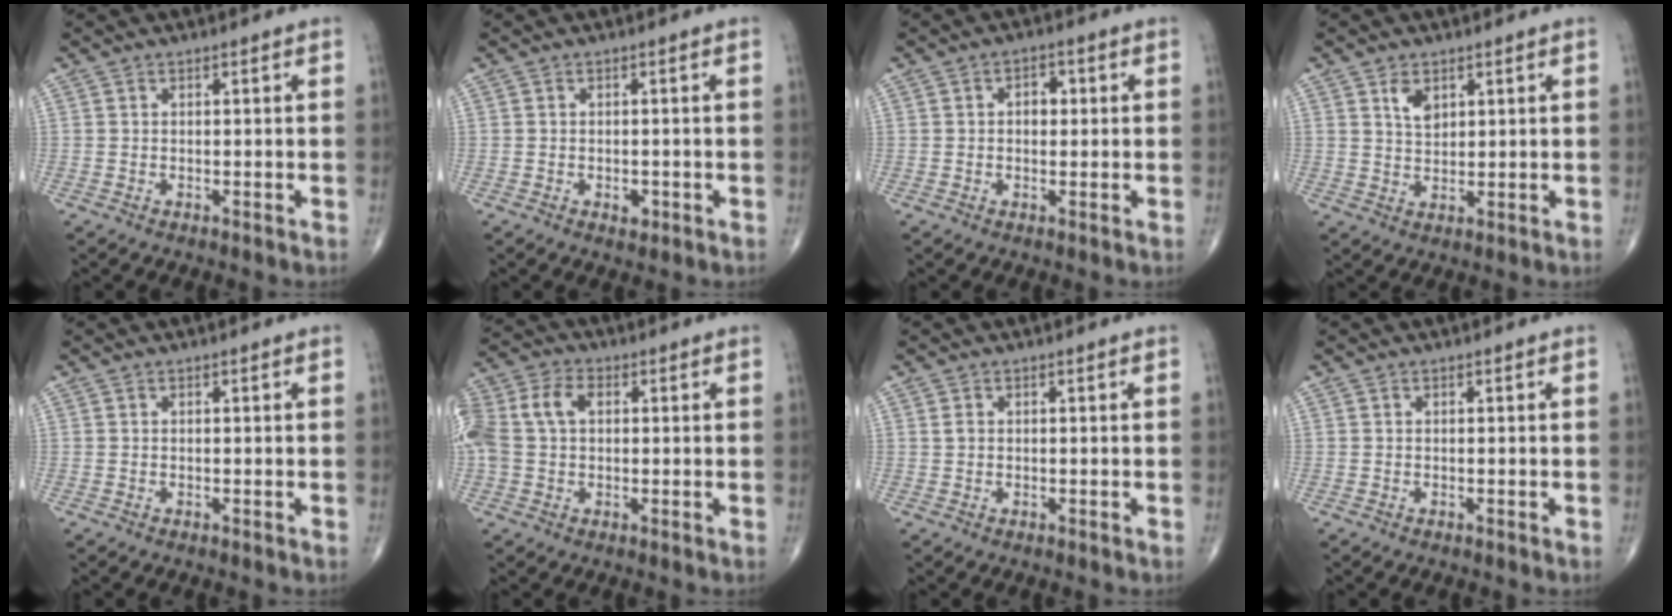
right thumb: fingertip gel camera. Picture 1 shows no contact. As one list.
[{"total": 1.7, "force": [-0.6, 1.2, 1.1], "torque": [-0.008, 0.003, -0.005]}, {"total": 3.2, "force": [0.4, 2.2, 2.3], "torque": [-0.017, 0.007, 0.002]}, {"total": 5.2, "force": [2.3, 2.8, 3.7], "torque": [-0.059, -0.012, 0.048]}, {"total": 0.0}, {"total": 12.5, "force": [2.1, 8.7, 8.8], "torque": [-0.217, 0.031, 0.039]}, {"total": 0.9, "force": [0.2, 0.7, 0.5], "torque": [-0.009, 0.002, 0.004]}, {"total": 0.0}]